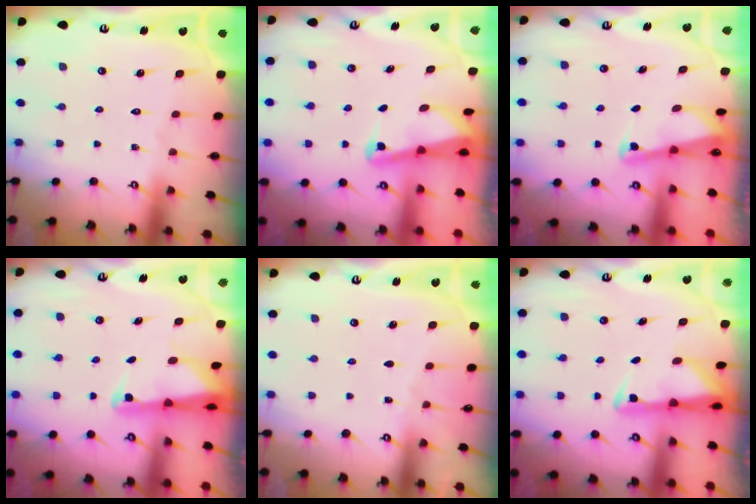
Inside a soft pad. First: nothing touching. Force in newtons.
{"total": 2.5, "press": 2.4, "slide": 0.6}
{"total": 2.0, "press": 2.0, "slide": 0.2}
{"total": 2.6, "press": 2.6, "slide": 0.5}
{"total": 2.1, "press": 2.1, "slide": 0.4}
{"total": 3.2, "press": 3.1, "slide": 0.5}